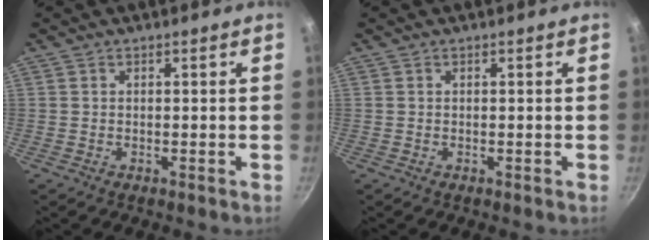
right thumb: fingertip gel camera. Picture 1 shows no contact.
{"total": 0.0}